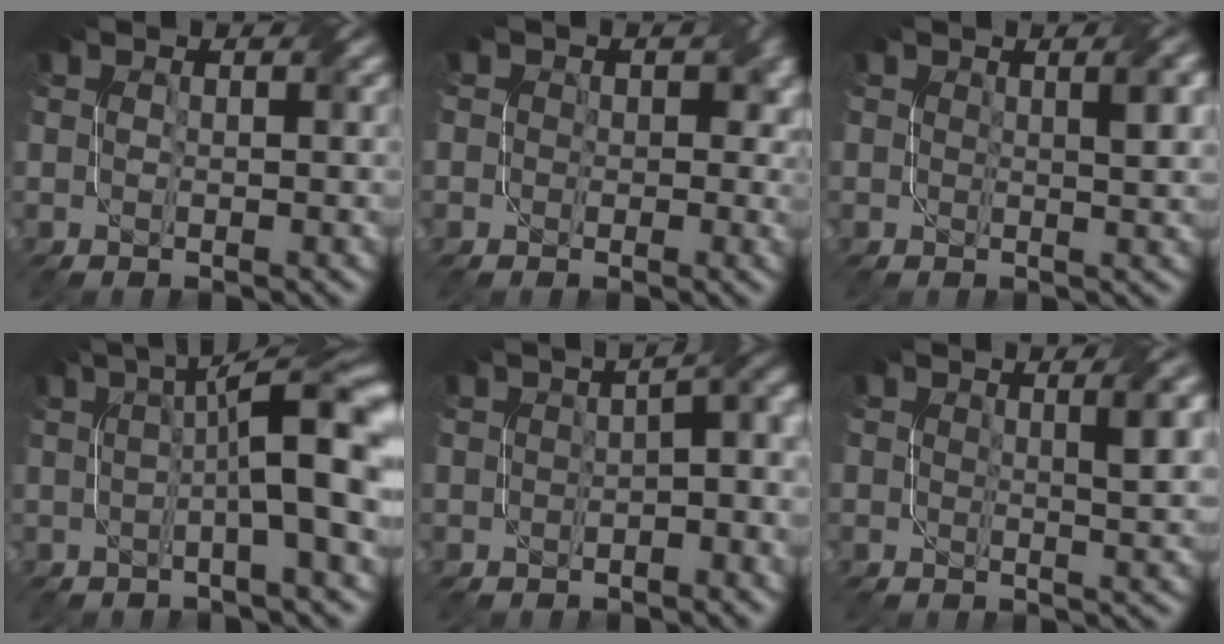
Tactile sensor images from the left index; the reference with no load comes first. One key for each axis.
{"total": 3.5, "fx": 0.2, "fy": 3.0, "fz": 1.7, "tx": -0.007, "ty": 0.011, "tz": 0.001}
{"total": 1.9, "fx": 0.6, "fy": 0.5, "fz": 1.8, "tx": -0.014, "ty": 0.007, "tz": 0.009}
{"total": 9.3, "fx": 0.9, "fy": 1.8, "fz": 9.1, "tx": -0.113, "ty": 0.024, "tz": 0.008}
{"total": 6.7, "fx": -0.6, "fy": 3.0, "fz": 6.0, "tx": -0.025, "ty": 0.020, "tz": -0.014}
{"total": 3.0, "fx": 0.9, "fy": 0.8, "fz": 2.8, "tx": -0.024, "ty": 0.008, "tz": 0.014}